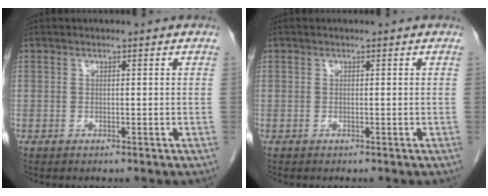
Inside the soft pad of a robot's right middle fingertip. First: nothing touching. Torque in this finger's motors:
{"motor_torque": [0.07, -0.02, 0.02, 0.02]}